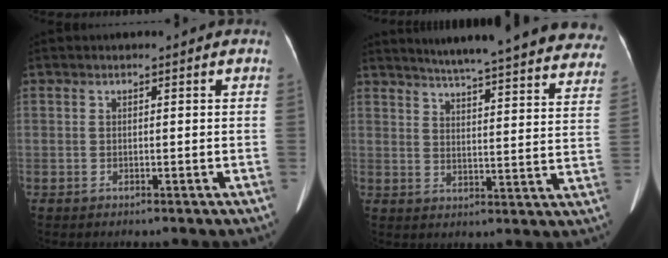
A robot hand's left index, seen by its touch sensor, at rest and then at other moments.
{"total": 31.1, "force": [28.2, 3.3, 12.6], "torque": [-0.183, -0.073, 0.331]}